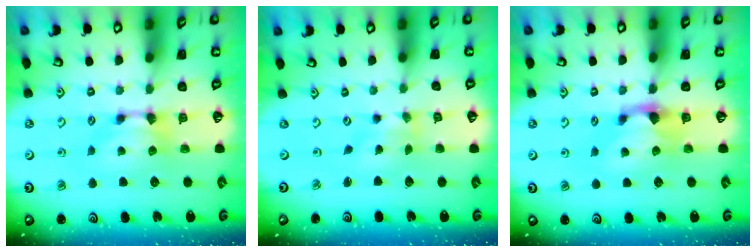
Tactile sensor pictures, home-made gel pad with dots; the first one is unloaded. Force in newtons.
{"total": 2.0, "press": 1.7, "slide": 1.0}
{"total": 1.1, "press": 0.6, "slide": 0.9}